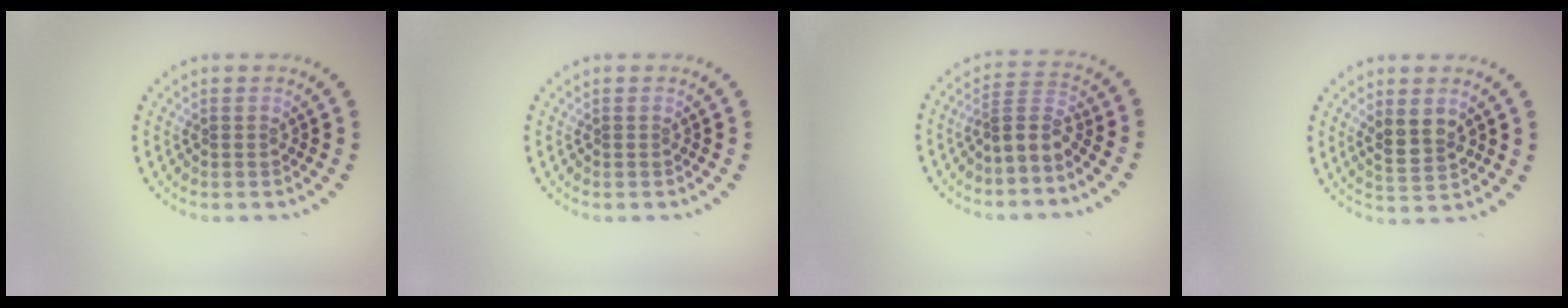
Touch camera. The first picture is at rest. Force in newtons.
{"total": 0.0}
{"total": 2.7, "press": 2.0, "slide": 1.9}
{"total": 3.0, "press": 2.9, "slide": 0.8}